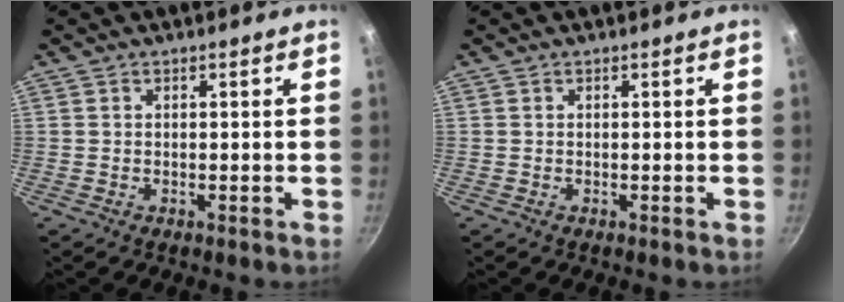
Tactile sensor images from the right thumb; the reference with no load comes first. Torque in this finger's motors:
{"motor_torque": [0.01, 0.01, 0.15, 0.08, 0.00]}